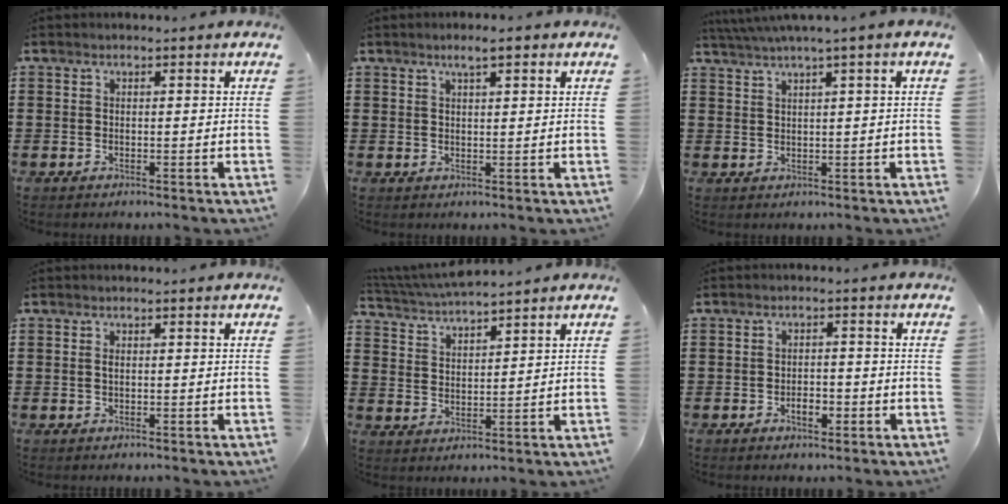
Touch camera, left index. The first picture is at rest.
{"total": 2.9, "force": [1.9, 0.5, 2.1], "torque": [-0.044, 0.004, 0.032]}
{"total": 2.5, "force": [1.5, -0.6, 2.0], "torque": [-0.039, -0.001, 0.026]}
{"total": 0.6, "force": [0.1, 0.2, 0.5], "torque": [-0.013, -0.002, 0.003]}
{"total": 4.2, "force": [4.1, 0.2, 0.9], "torque": [-0.033, -0.015, 0.074]}
{"total": 2.7, "force": [-1.0, 1.4, 2.1], "torque": [-0.041, 0.002, -0.020]}